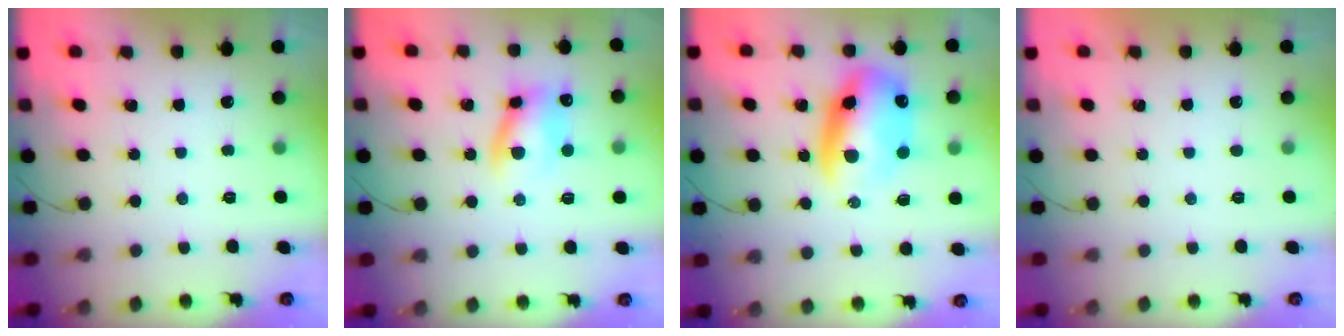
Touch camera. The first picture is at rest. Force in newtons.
{"total": 9.6, "press": 9.4, "slide": 1.8}
{"total": 13.6, "press": 13.1, "slide": 3.5}
{"total": 0.9, "press": 0.9, "slide": 0.1}